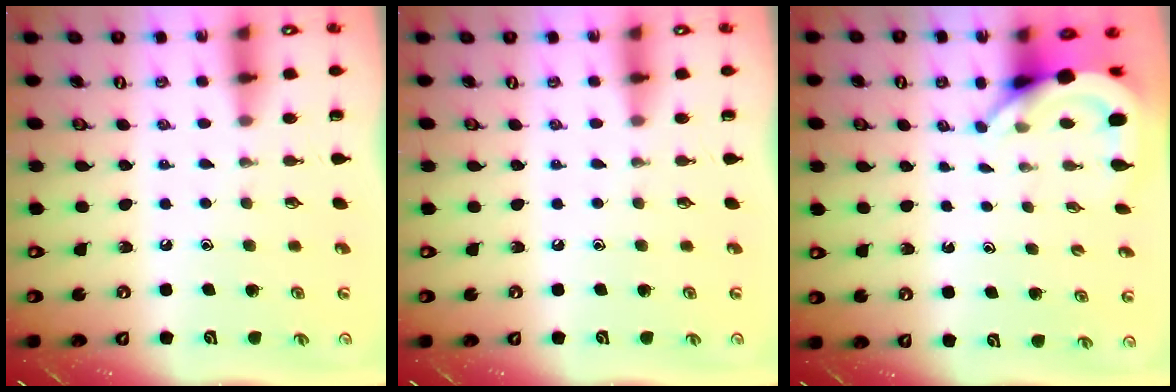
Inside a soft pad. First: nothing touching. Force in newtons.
{"total": 0.0}
{"total": 4.4, "press": 4.4, "slide": 0.5}